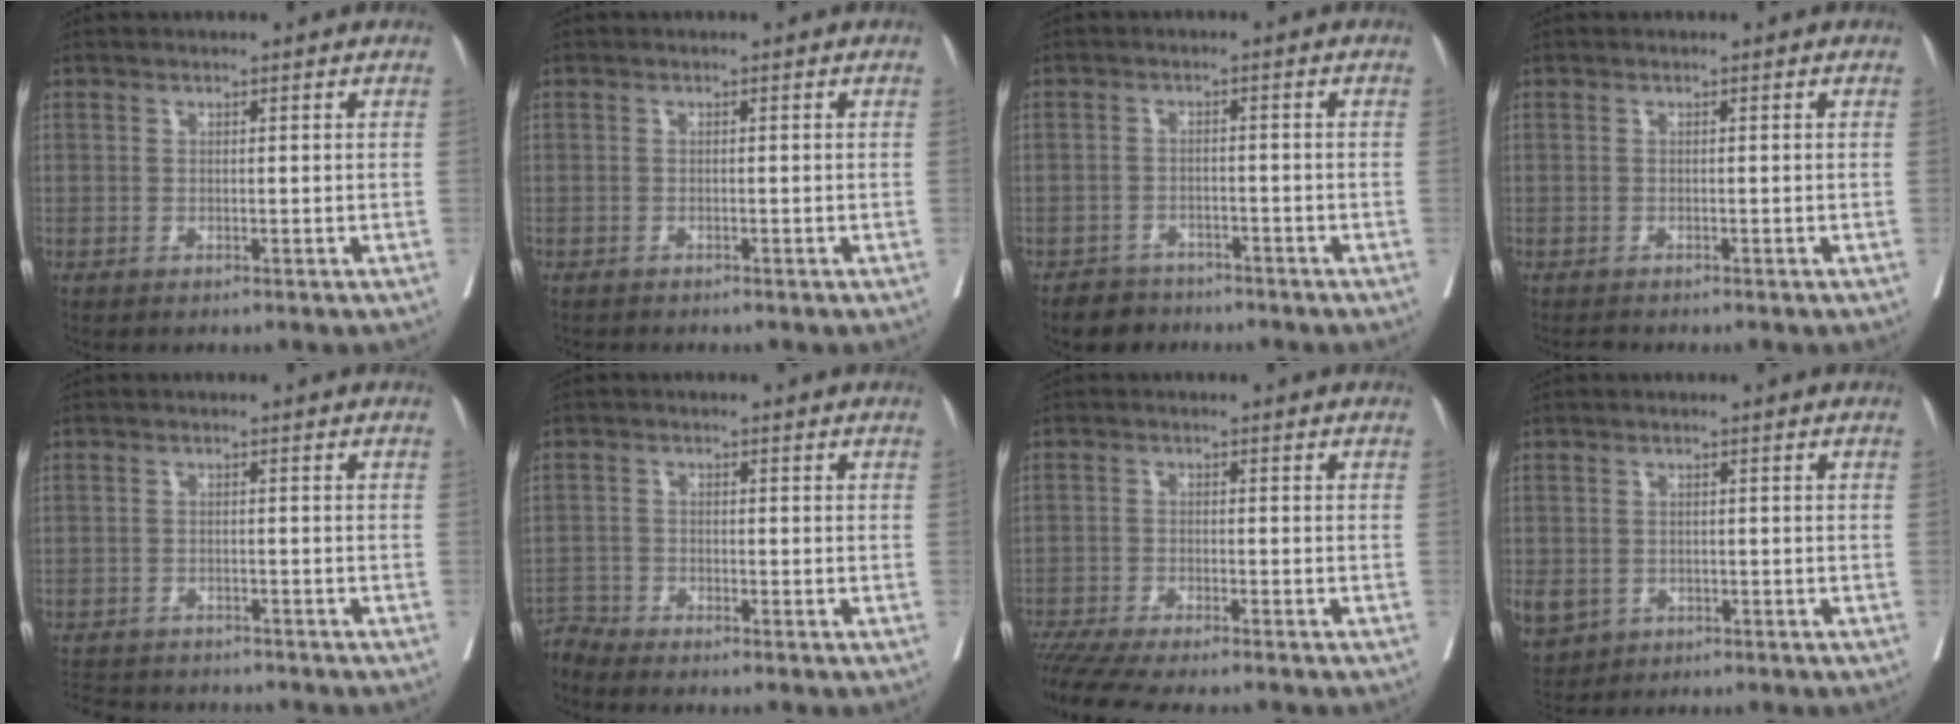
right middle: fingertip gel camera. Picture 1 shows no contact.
{"total": 0.9, "force": [-0.8, 0.3, 0.2], "torque": [-0.013, -0.002, -0.017]}
{"total": 4.5, "force": [-3.8, 2.4, 0.4], "torque": [-0.009, 0.002, -0.064]}
{"total": 0.8, "force": [-0.8, 0.1, 0.1], "torque": [-0.008, -0.005, -0.013]}
{"total": 11.3, "force": [-10.3, 3.1, 3.6], "torque": [-0.084, -0.002, -0.144]}
{"total": 3.1, "force": [-2.9, -0.7, -0.8], "torque": [0.016, -0.013, -0.058]}
{"total": 12.5, "force": [-11.0, 0.8, 5.9], "torque": [-0.093, -0.015, -0.174]}
{"total": 13.3, "force": [-5.3, 10.9, 5.4], "torque": [-0.175, -0.010, -0.069]}